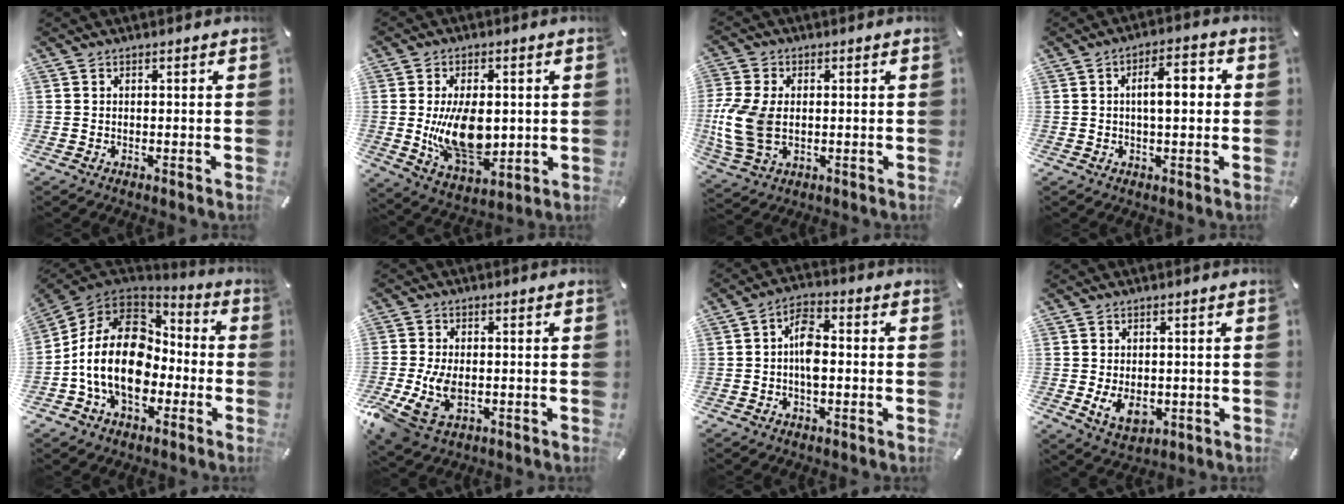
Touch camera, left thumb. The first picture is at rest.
{"total": 15.7, "force": [-0.2, 9.6, 12.4], "torque": [-0.228, -0.022, -0.004]}
{"total": 11.5, "force": [-0.3, 7.7, 8.5], "torque": [-0.202, -0.003, -0.005]}
{"total": 7.5, "force": [0.6, 3.4, 6.7], "torque": [-0.102, 0.006, 0.002]}
{"total": 19.5, "force": [-3.2, 14.4, 12.7], "torque": [-0.254, 0.020, -0.052]}
{"total": 9.8, "force": [-2.3, 6.5, 7.0], "torque": [-0.154, -0.004, -0.040]}
{"total": 6.2, "force": [-0.6, 3.3, 5.2], "torque": [-0.098, 0.006, -0.015]}
{"total": 5.7, "force": [-0.8, 4.0, 4.0], "torque": [-0.079, -0.009, -0.017]}